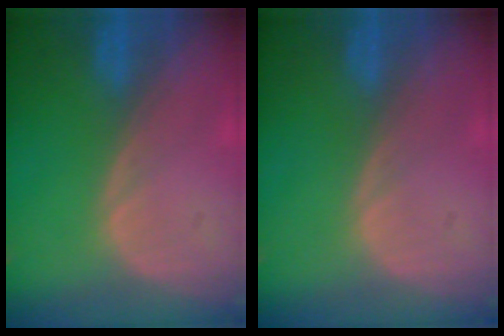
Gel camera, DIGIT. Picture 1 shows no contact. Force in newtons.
{"total": 0.0}